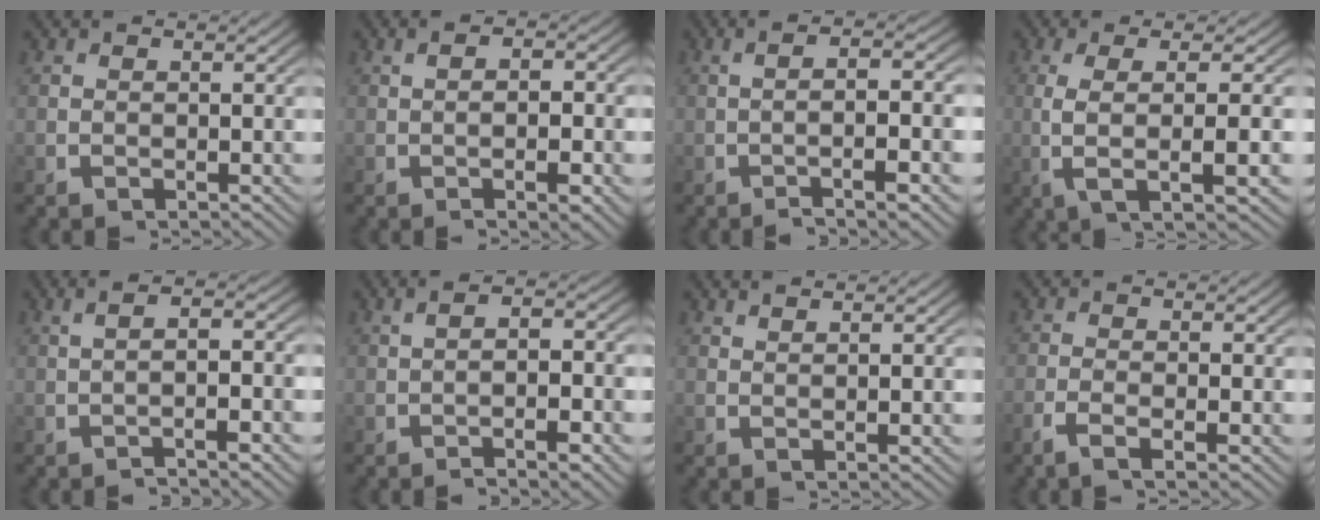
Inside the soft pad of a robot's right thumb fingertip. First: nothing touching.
{"total": 2.9, "force": [-0.5, 1.5, 2.5], "torque": [-0.031, 0.004, -0.014]}
{"total": 5.6, "force": [-0.9, 1.3, 5.3], "torque": [-0.074, 0.018, -0.020]}
{"total": 7.1, "force": [-0.2, 1.9, 6.8], "torque": [-0.141, -0.004, 0.007]}
{"total": 3.1, "force": [-0.8, 0.9, 2.9], "torque": [-0.042, 0.013, -0.018]}
{"total": 3.5, "force": [-1.1, 1.4, 3.0], "torque": [-0.039, 0.008, -0.022]}
{"total": 1.3, "force": [1.2, -0.2, 0.4], "torque": [-0.007, -0.001, 0.027]}
{"total": 2.1, "force": [-1.1, 0.4, 1.8], "torque": [-0.047, -0.004, -0.022]}